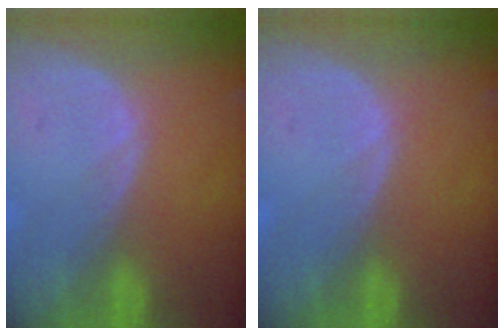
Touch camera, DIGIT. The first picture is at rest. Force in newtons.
{"total": 0.0}